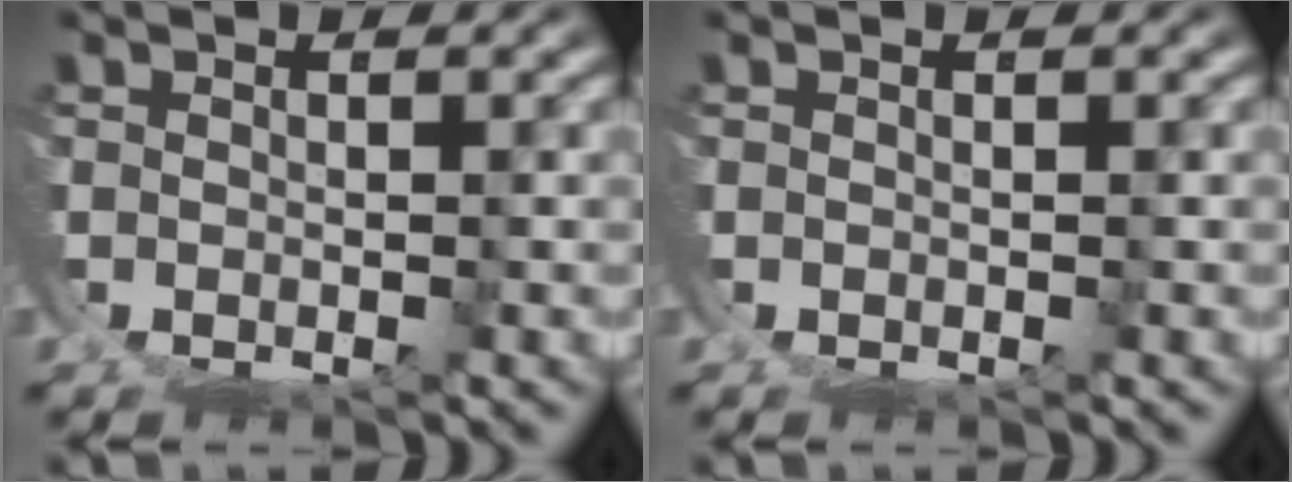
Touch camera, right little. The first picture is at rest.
{"total": 0.0}